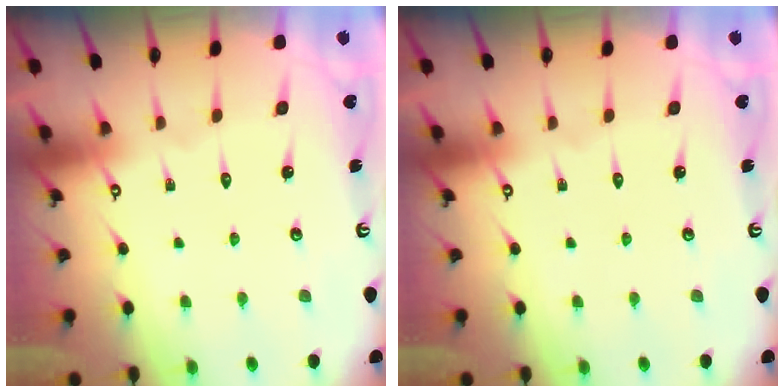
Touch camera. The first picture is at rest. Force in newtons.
{"total": 0.0}